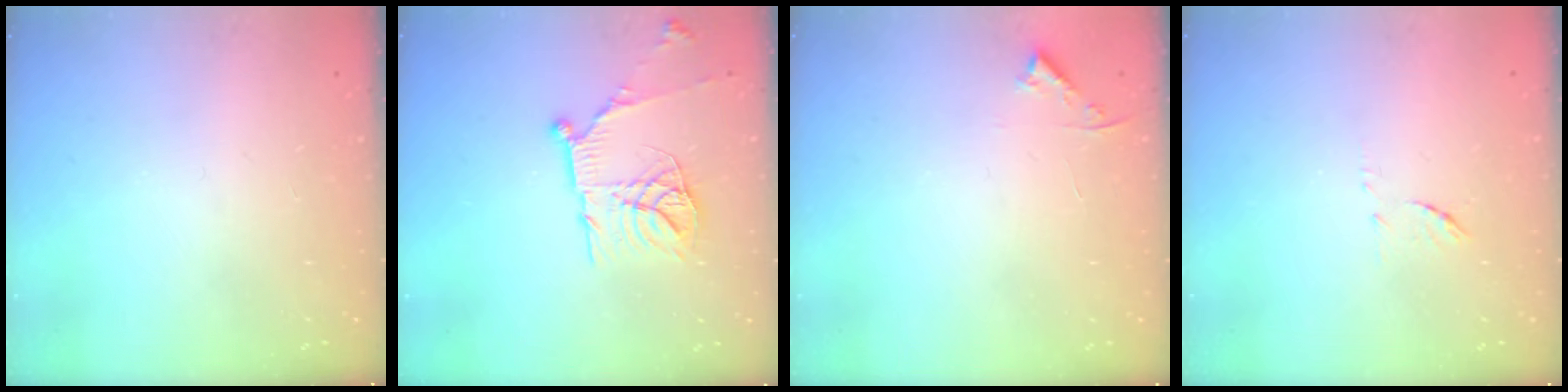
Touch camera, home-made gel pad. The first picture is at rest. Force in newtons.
{"total": 15.2, "press": 15.2, "slide": 0.8}
{"total": 3.1, "press": 3.0, "slide": 0.3}
{"total": 6.1, "press": 6.1, "slide": 0.3}